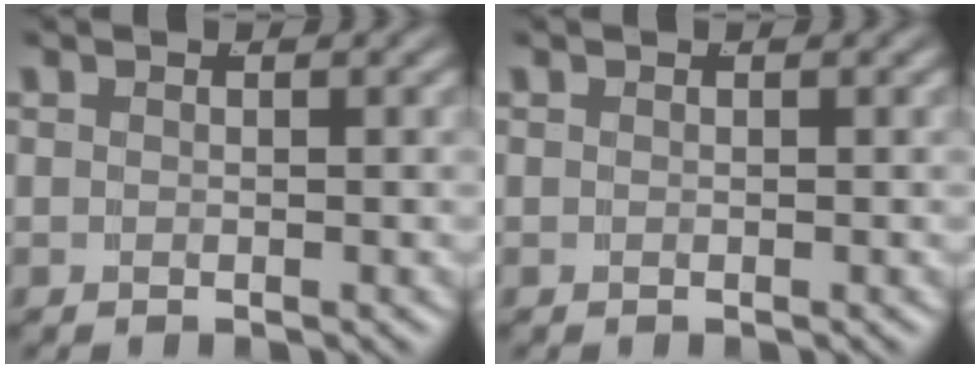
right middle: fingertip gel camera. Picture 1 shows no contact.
{"total": 0.0}